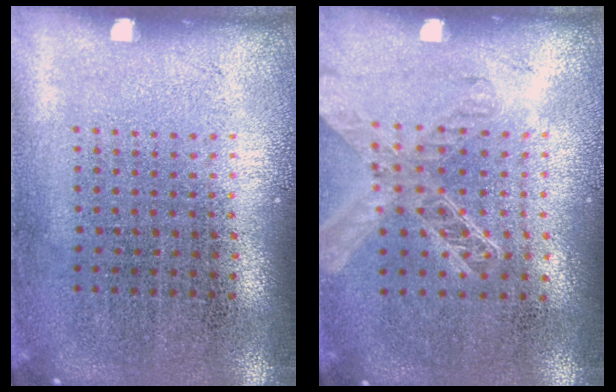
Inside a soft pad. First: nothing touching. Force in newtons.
{"total": 1.3, "press": 1.2, "slide": 0.5}